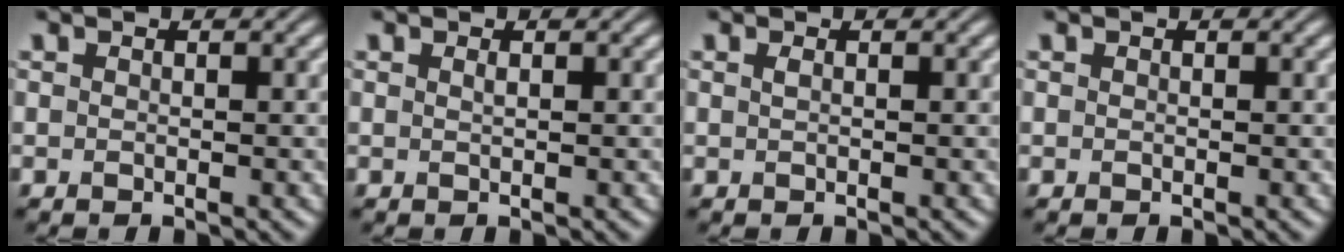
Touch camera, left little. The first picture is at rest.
{"total": 0.5, "force": [0.2, 0.1, 0.4], "torque": [-0.006, 0.002, 0.004]}
{"total": 0.5, "force": [0.2, 0.2, 0.5], "torque": [-0.009, 0.005, 0.003]}
{"total": 0.0}